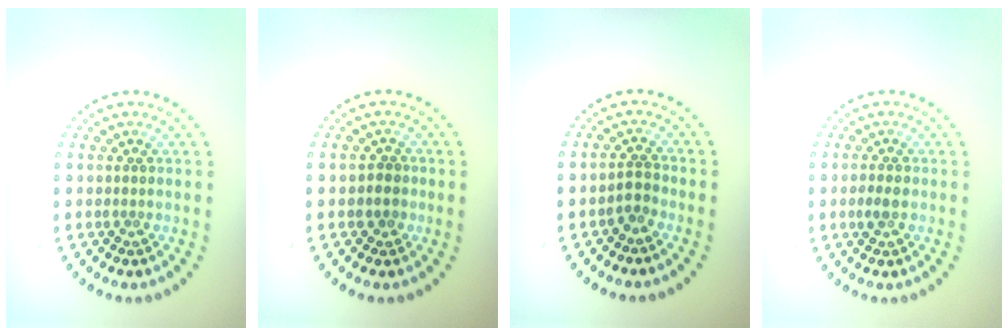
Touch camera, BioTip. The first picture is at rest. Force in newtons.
{"total": 1.1, "press": 0.9, "slide": 0.7}
{"total": 1.3, "press": 1.1, "slide": 0.8}
{"total": 1.5, "press": 1.5, "slide": 0.3}